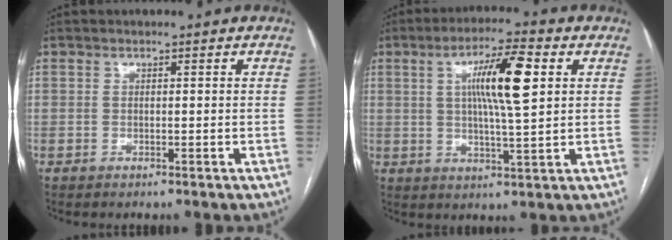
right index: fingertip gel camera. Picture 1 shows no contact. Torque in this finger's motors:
{"motor_torque": [1.16, 0.80, 0.51, 0.10]}